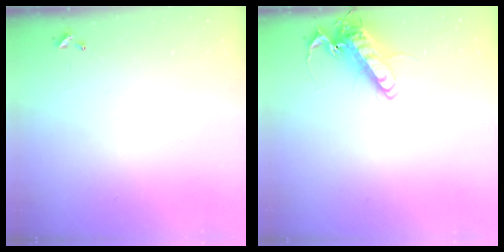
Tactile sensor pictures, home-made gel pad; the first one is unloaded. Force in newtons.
{"total": 14.8, "press": 14.6, "slide": 2.4}